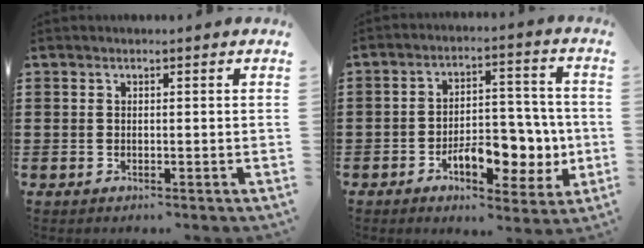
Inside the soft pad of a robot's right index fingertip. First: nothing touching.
{"total": 9.1, "force": [-3.0, 5.2, 6.9], "torque": [-0.095, 0.007, -0.052]}